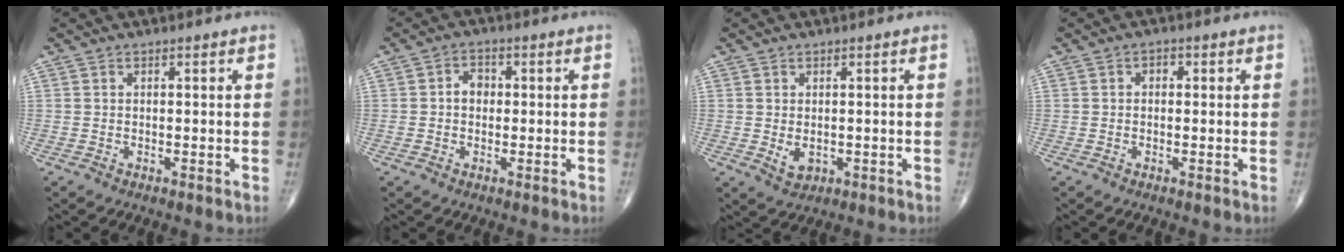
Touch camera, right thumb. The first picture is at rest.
{"total": 3.2, "force": [0.0, 2.5, 1.9], "torque": [-0.022, 0.012, -0.004]}
{"total": 2.7, "force": [-0.3, 1.9, 1.9], "torque": [-0.024, -0.005, 0.005]}
{"total": 1.5, "force": [0.2, 1.0, 1.0], "torque": [-0.005, 0.007, -0.001]}